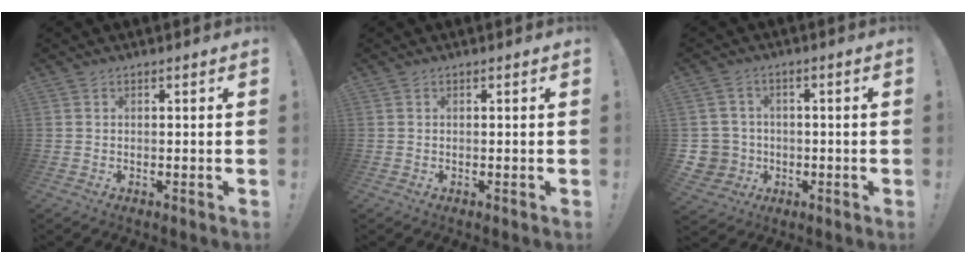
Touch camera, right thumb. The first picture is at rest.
{"total": 0.0}
{"total": 6.1, "force": [-0.6, 5.9, 1.2], "torque": [-0.031, 0.007, -0.004]}